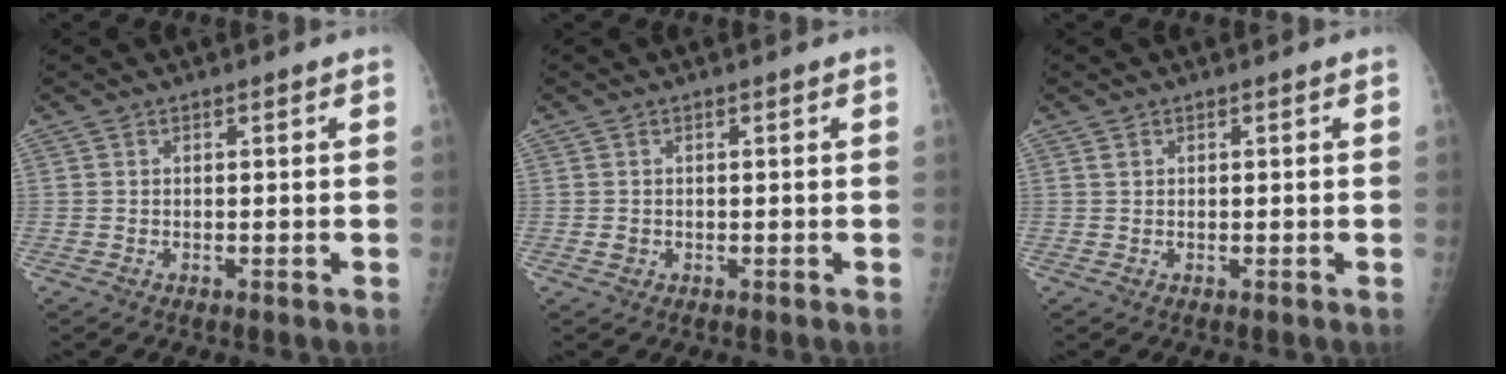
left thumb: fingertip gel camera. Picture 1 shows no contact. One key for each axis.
{"total": 1.1, "fx": -0.1, "fy": 1.0, "fz": 0.4, "tx": -0.004, "ty": 0.001, "tz": 0.000}
{"total": 0.6, "fx": 0.3, "fy": 0.4, "fz": 0.2, "tx": -0.002, "ty": 0.001, "tz": 0.006}